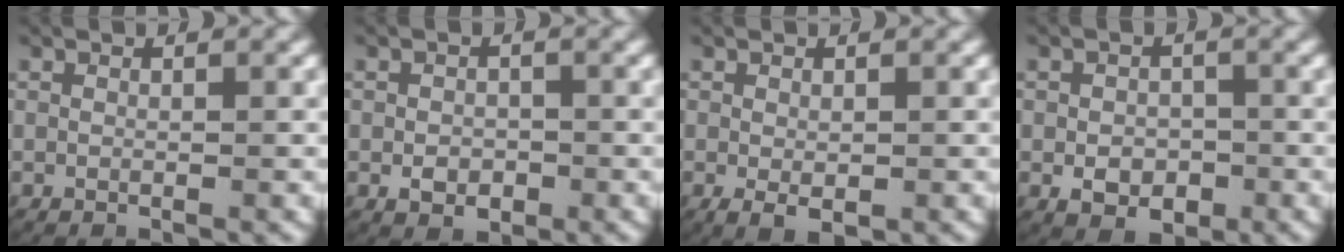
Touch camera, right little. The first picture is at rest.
{"total": 1.9, "force": [-0.9, 1.4, 0.9], "torque": [-0.016, -0.008, -0.011]}
{"total": 2.2, "force": [-1.0, 1.1, 1.7], "torque": [-0.028, -0.012, -0.009]}
{"total": 3.1, "force": [-1.4, 2.3, 1.6], "torque": [-0.024, -0.011, -0.020]}